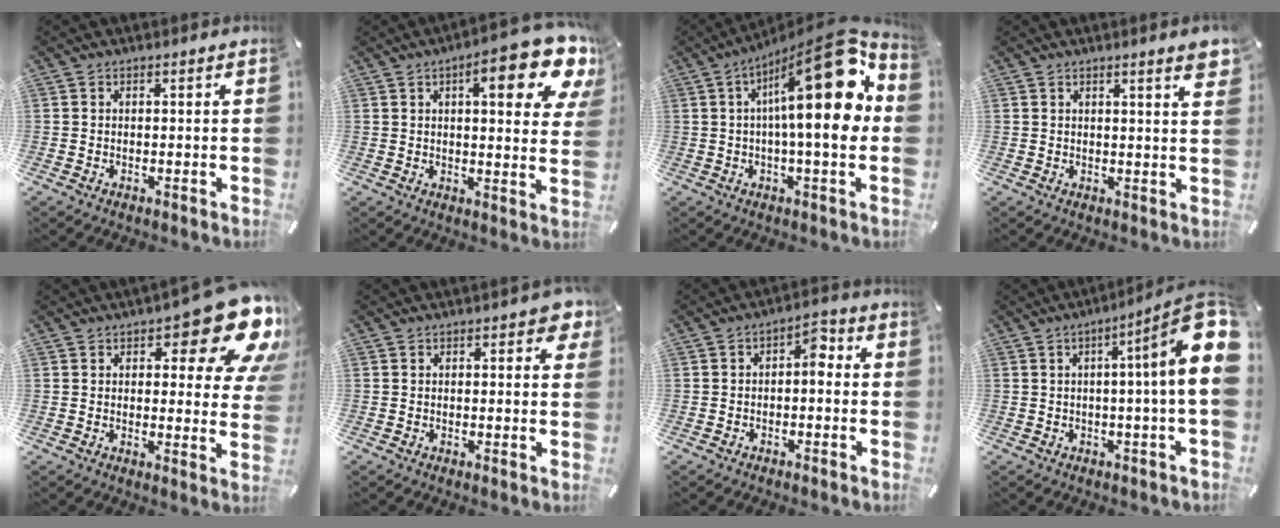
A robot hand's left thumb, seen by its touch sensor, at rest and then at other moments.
{"total": 15.5, "force": [8.1, 4.3, 12.5], "torque": [-0.166, -0.044, 0.122]}
{"total": 22.8, "force": [5.6, 6.3, 21.1], "torque": [-0.309, -0.050, 0.077]}
{"total": 4.2, "force": [2.6, 0.3, 3.3], "torque": [-0.052, -0.012, 0.041]}
{"total": 16.0, "force": [8.7, 6.3, 11.8], "torque": [-0.140, -0.064, 0.145]}
{"total": 3.1, "force": [1.4, 1.4, 2.4], "torque": [-0.028, -0.002, 0.018]}
{"total": 4.2, "force": [-1.0, 2.4, 3.3], "torque": [-0.049, 0.011, -0.026]}
{"total": 14.6, "force": [3.3, 0.5, 14.2], "torque": [-0.203, -0.040, 0.033]}